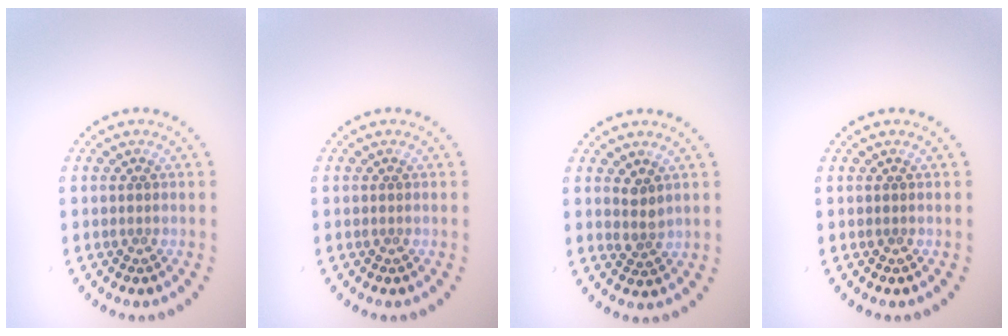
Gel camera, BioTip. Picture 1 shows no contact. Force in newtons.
{"total": 0.0}
{"total": 1.5, "press": 1.3, "slide": 0.9}
{"total": 0.0}